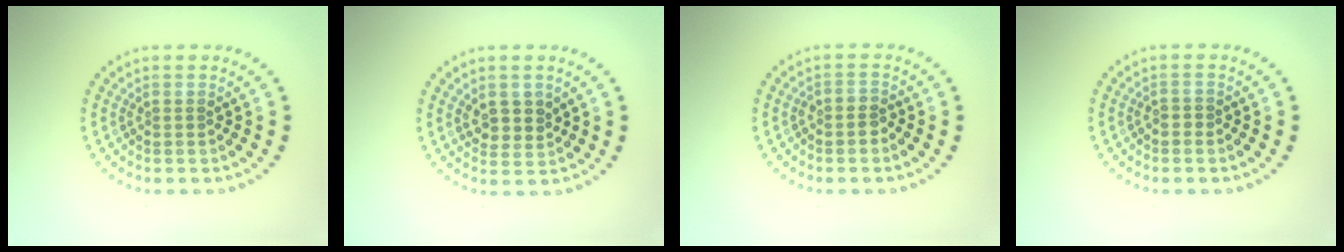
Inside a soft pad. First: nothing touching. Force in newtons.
{"total": 2.4, "press": 2.2, "slide": 1.0}
{"total": 1.1, "press": 0.9, "slide": 0.5}
{"total": 0.5, "press": 0.3, "slide": 0.4}